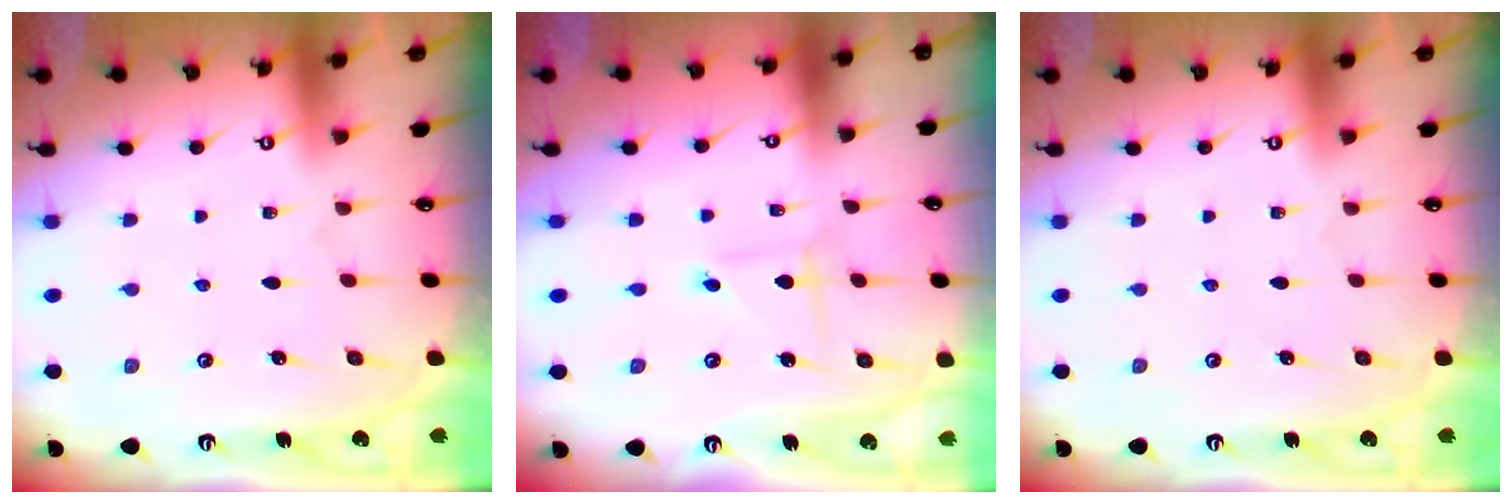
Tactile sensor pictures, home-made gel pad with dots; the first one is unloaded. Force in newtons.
{"total": 1.4, "press": 1.3, "slide": 0.1}
{"total": 0.0}